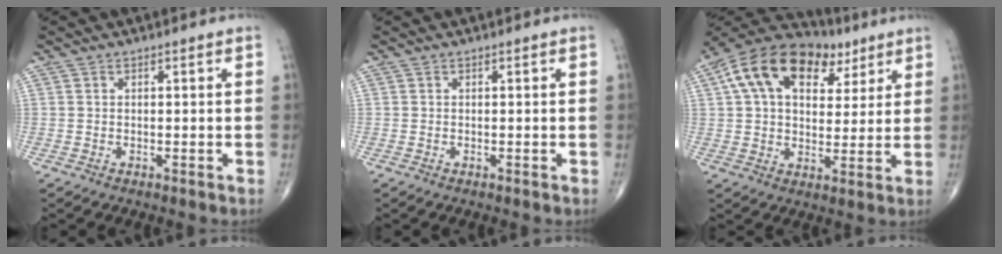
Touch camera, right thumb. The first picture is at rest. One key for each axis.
{"total": 0.0}
{"total": 19.9, "fx": 8.6, "fy": 12.1, "fz": 13.4, "tx": -0.210, "ty": 0.014, "tz": 0.137}